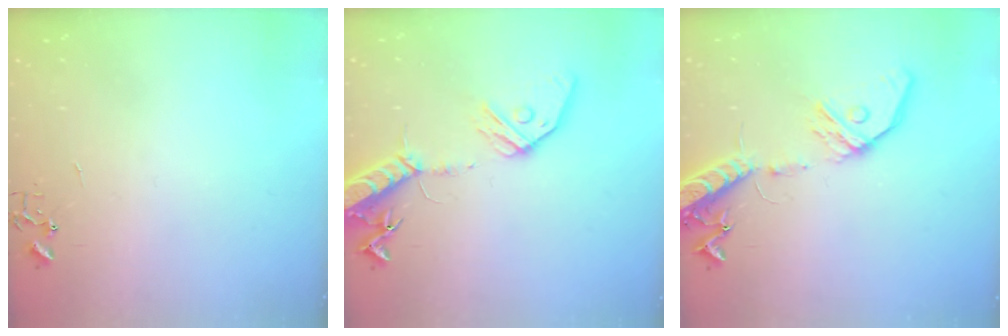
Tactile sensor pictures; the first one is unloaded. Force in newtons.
{"total": 16.0, "press": 15.7, "slide": 3.0}
{"total": 17.0, "press": 16.7, "slide": 3.3}